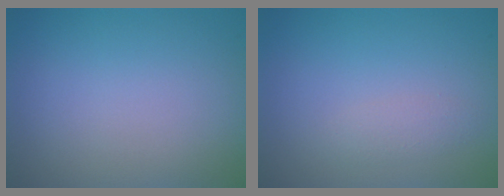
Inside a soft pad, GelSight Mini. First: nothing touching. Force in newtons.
{"total": 1.1, "press": 1.1, "slide": 0.1}